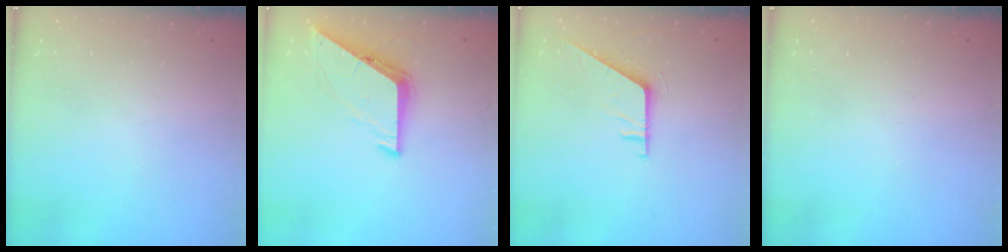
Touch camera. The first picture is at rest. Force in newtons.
{"total": 6.8, "press": 6.8, "slide": 0.4}
{"total": 5.4, "press": 5.4, "slide": 0.5}
{"total": 0.0}